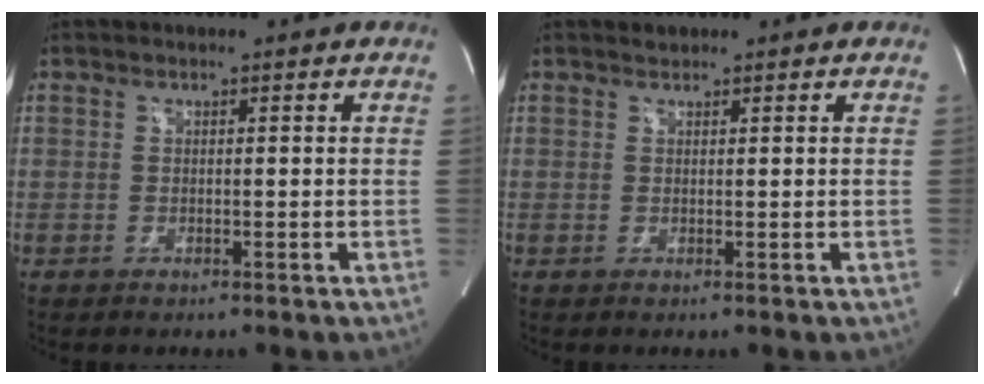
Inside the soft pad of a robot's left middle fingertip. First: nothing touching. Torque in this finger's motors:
{"motor_torque": [0.06, 0.01, -0.04, 0.01]}